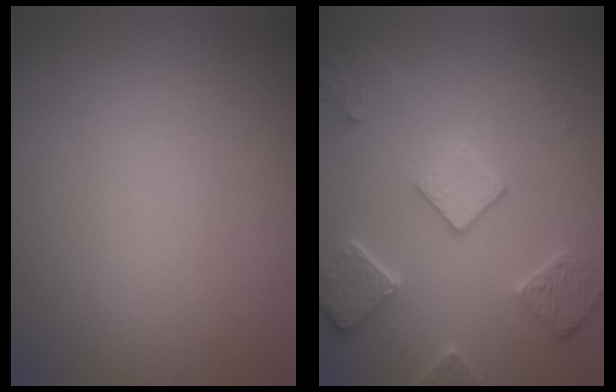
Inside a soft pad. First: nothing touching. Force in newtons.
{"total": 4.9, "press": 3.9, "slide": 3.0}